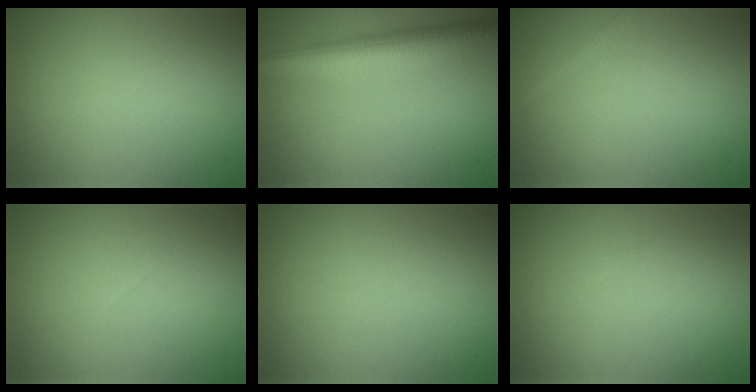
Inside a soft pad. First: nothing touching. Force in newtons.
{"total": 7.1, "press": 7.1, "slide": 0.1}
{"total": 1.2, "press": 1.2, "slide": 0.1}
{"total": 0.0}
{"total": 0.0}
{"total": 0.0}